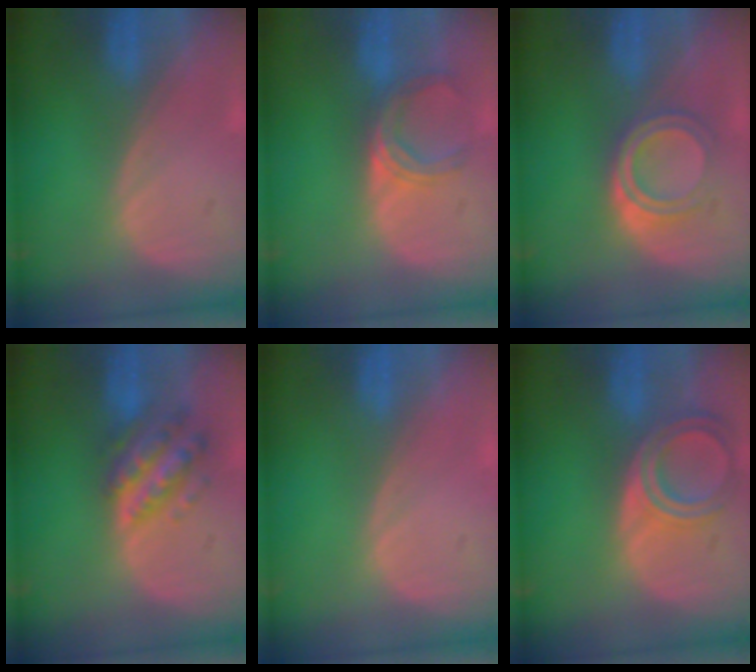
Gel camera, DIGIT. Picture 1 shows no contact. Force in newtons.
{"total": 5.0, "press": 4.4, "slide": 2.3}
{"total": 4.7, "press": 4.3, "slide": 2.1}
{"total": 6.4, "press": 6.4, "slide": 0.2}
{"total": 0.0}
{"total": 6.5, "press": 5.9, "slide": 2.8}